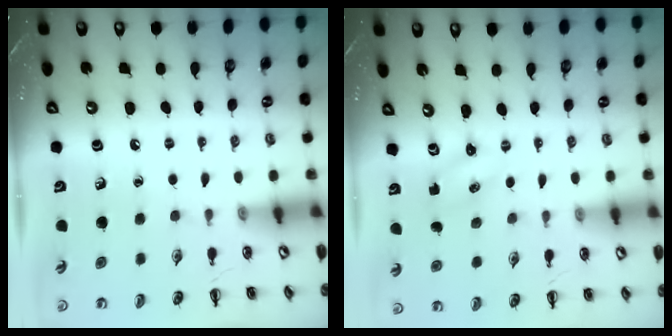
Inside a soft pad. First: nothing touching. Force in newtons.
{"total": 1.6, "press": 1.5, "slide": 0.4}